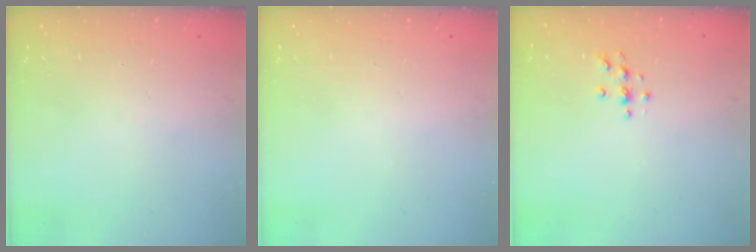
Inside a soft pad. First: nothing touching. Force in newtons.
{"total": 0.0}
{"total": 3.8, "press": 3.8, "slide": 0.4}